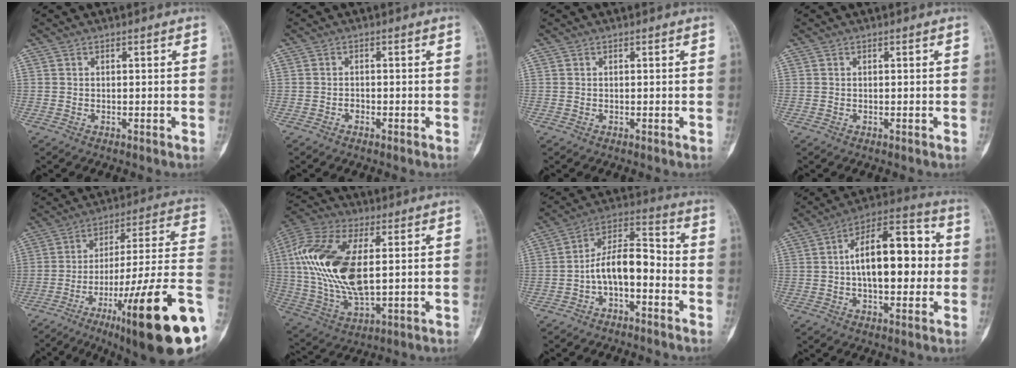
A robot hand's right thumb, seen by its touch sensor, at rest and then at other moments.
{"total": 0.9, "force": [-0.6, 0.5, 0.3], "torque": [-0.006, 0.000, -0.012]}
{"total": 0.0}
{"total": 0.0}
{"total": 27.3, "force": [-9.9, 3.9, 25.1], "torque": [-0.329, 0.040, -0.144]}
{"total": 21.1, "force": [2.8, 10.2, 18.3], "torque": [-0.392, -0.007, 0.050]}
{"total": 10.1, "force": [-3.0, 4.9, 8.2], "torque": [-0.132, 0.056, -0.063]}
{"total": 17.4, "force": [0.8, 8.7, 15.1], "torque": [-0.208, 0.032, 0.005]}